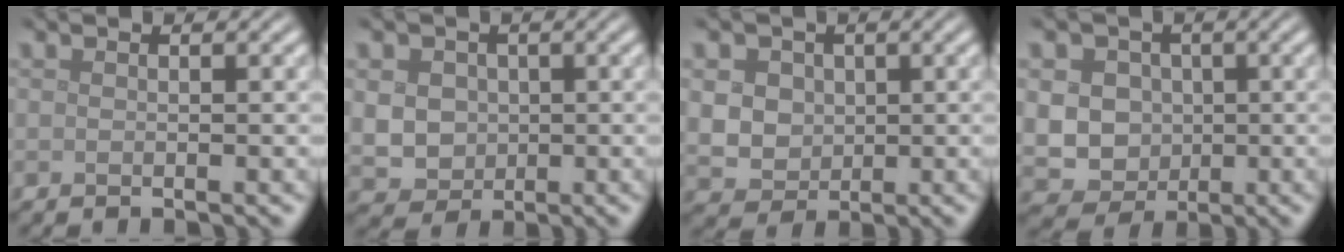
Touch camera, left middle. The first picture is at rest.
{"total": 3.9, "force": [0.4, 3.5, 1.7], "torque": [-0.038, 0.003, 0.000]}
{"total": 5.1, "force": [1.1, 4.4, 2.3], "torque": [-0.055, 0.014, 0.019]}
{"total": 7.9, "force": [0.7, 7.2, 3.3], "torque": [-0.057, 0.018, -0.009]}